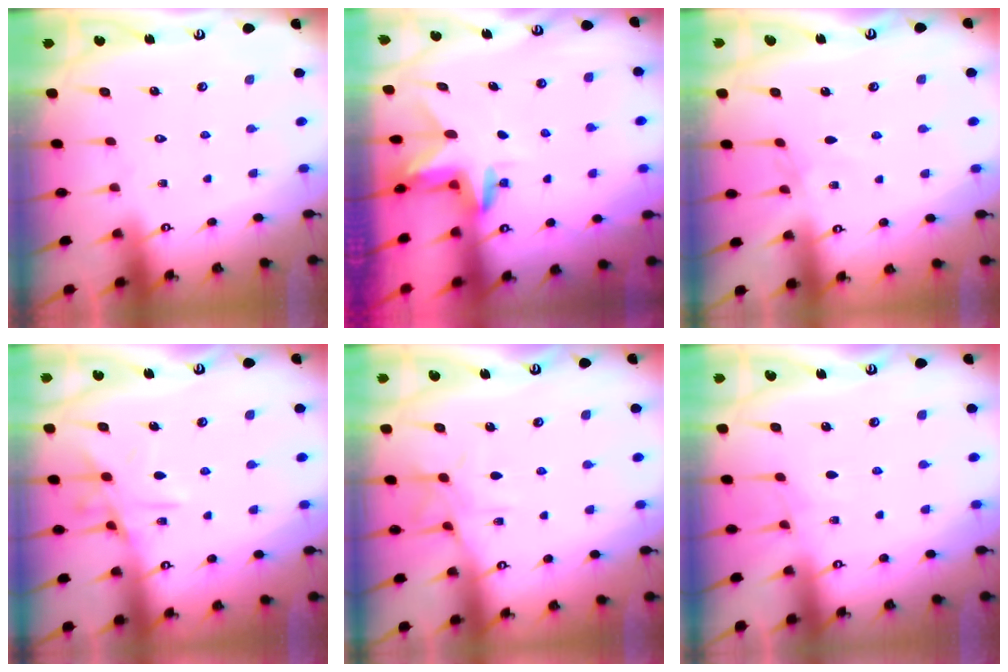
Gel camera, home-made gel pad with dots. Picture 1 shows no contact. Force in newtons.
{"total": 3.0, "press": 3.0, "slide": 0.2}
{"total": 1.2, "press": 1.1, "slide": 0.4}
{"total": 11.0, "press": 10.9, "slide": 0.7}
{"total": 8.5, "press": 8.5, "slide": 0.5}
{"total": 3.4, "press": 3.4, "slide": 0.5}